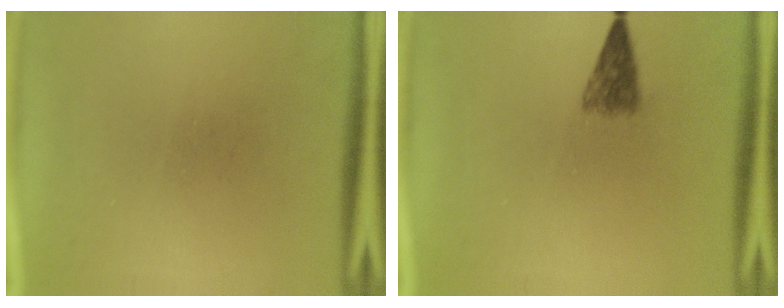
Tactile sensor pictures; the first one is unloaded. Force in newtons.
{"total": 2.9}